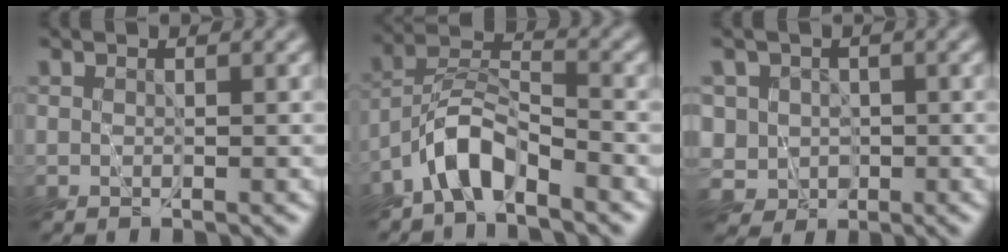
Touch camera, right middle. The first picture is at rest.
{"total": 5.1, "force": [-3.9, 1.6, 2.8], "torque": [-0.049, 0.009, -0.086]}
{"total": 2.9, "force": [-0.1, 2.9, 0.2], "torque": [0.004, 0.001, -0.013]}